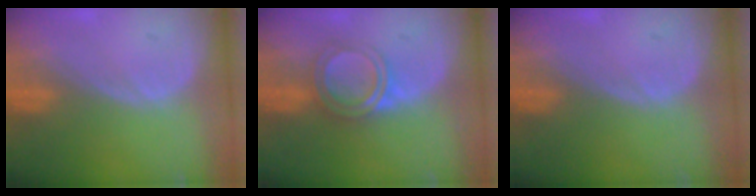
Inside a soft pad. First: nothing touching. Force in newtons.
{"total": 4.9, "press": 4.4, "slide": 2.1}
{"total": 0.0}